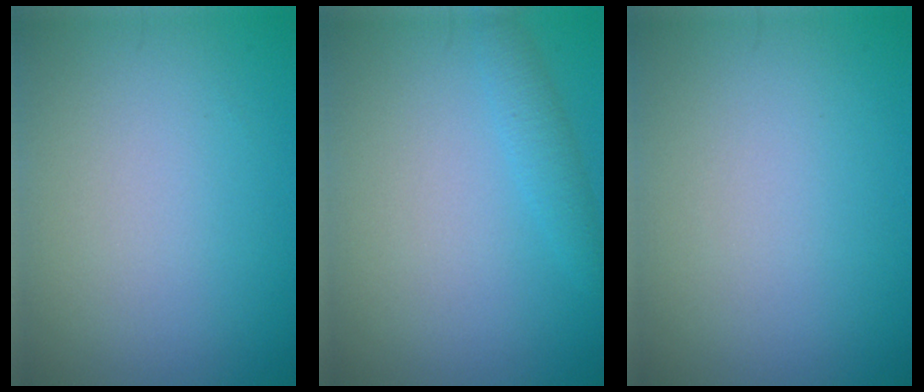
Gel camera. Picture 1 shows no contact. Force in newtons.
{"total": 1.6, "press": 1.6, "slide": 0.1}
{"total": 0.0}